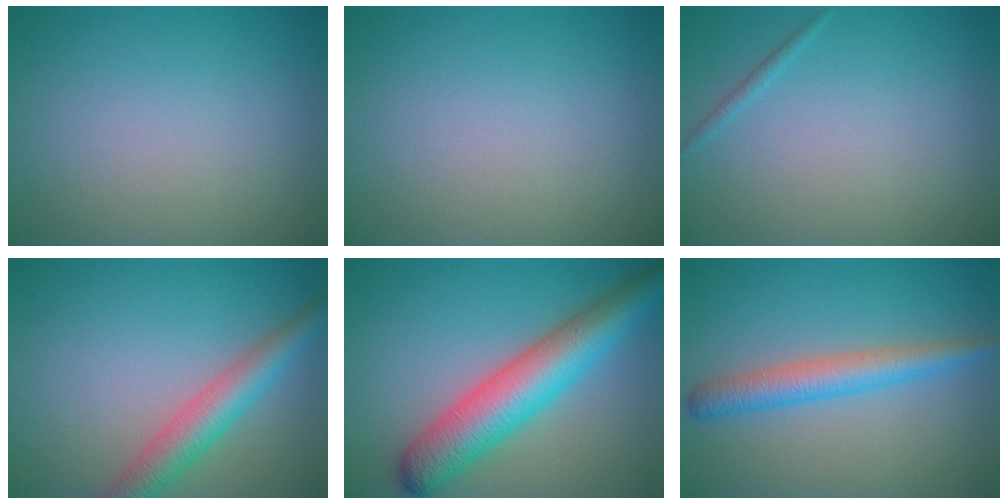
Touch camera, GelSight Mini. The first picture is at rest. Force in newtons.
{"total": 0.0}
{"total": 0.6, "press": 0.6, "slide": 0.0}
{"total": 4.6, "press": 4.6, "slide": 0.1}
{"total": 8.2, "press": 8.2, "slide": 0.2}
{"total": 3.7, "press": 3.7, "slide": 0.1}